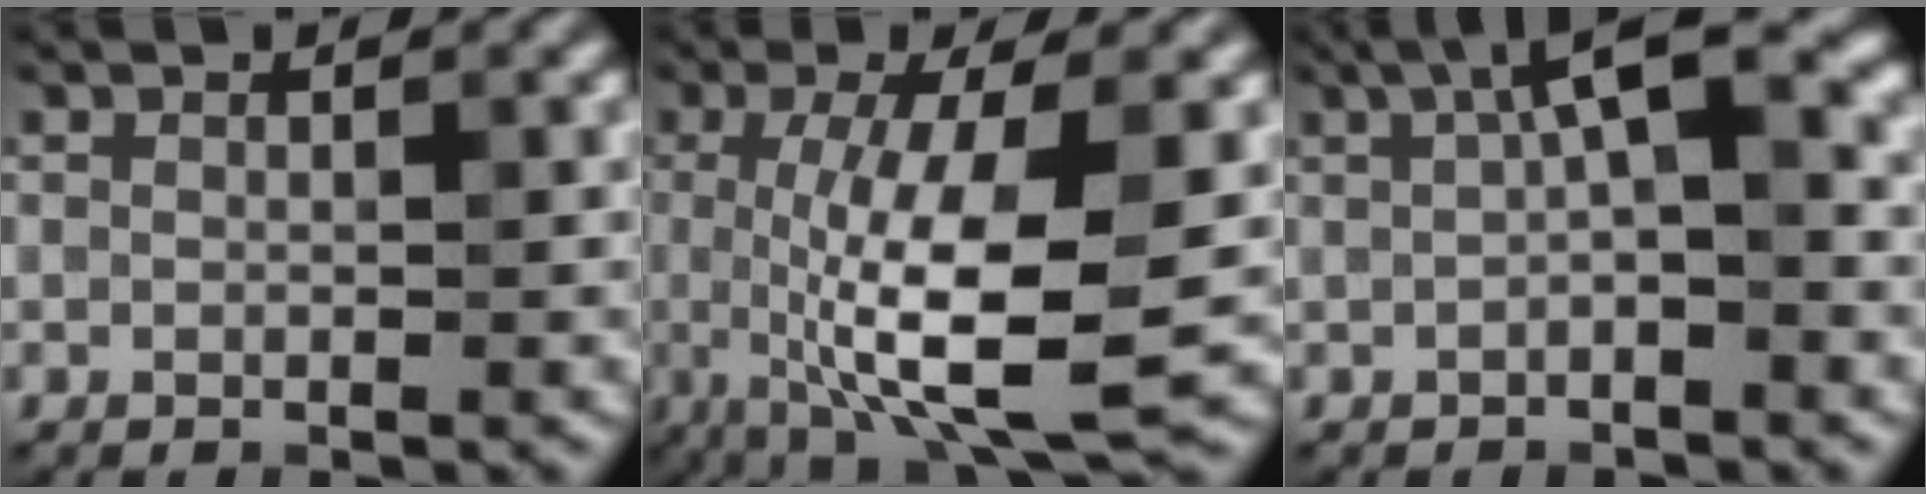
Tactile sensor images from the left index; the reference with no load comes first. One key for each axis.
{"total": 9.8, "fx": -0.9, "fy": 2.7, "fz": 9.4, "tx": -0.164, "ty": -0.017, "tz": -0.012}
{"total": 5.3, "fx": 1.2, "fy": 1.2, "fz": 5.1, "tx": -0.076, "ty": 0.017, "tz": 0.009}